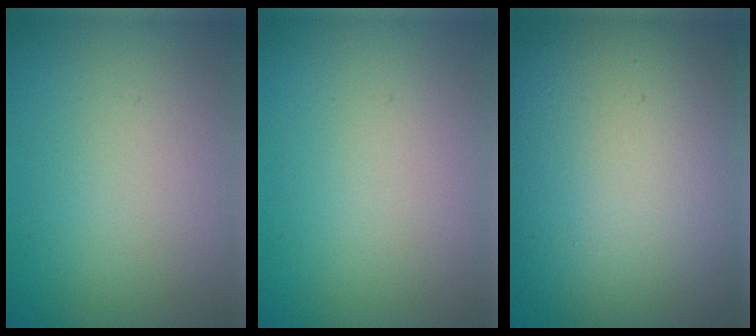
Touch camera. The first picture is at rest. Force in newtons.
{"total": 0.0}
{"total": 16.5, "press": 16.5, "slide": 0.3}